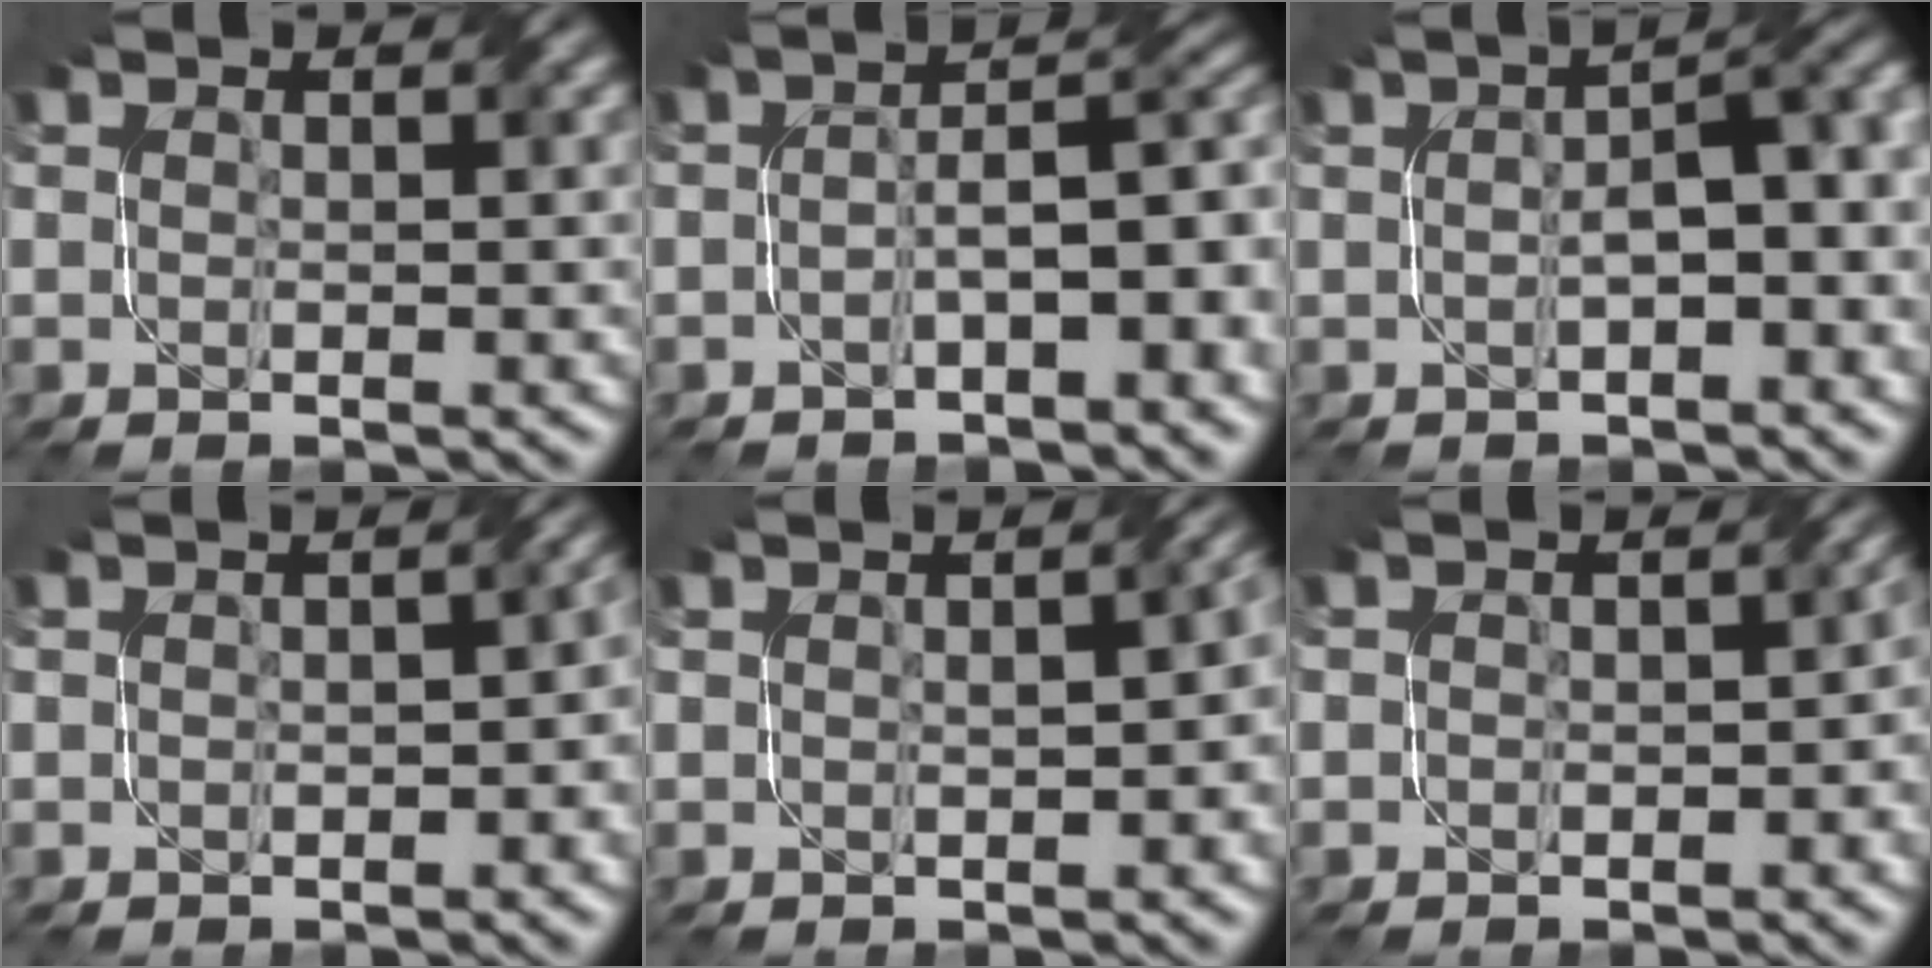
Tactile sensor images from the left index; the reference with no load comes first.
{"total": 6.4, "force": [-2.0, 2.5, 5.5], "torque": [-0.074, 0.015, -0.037]}
{"total": 5.6, "force": [-0.2, 1.9, 5.3], "torque": [-0.066, 0.010, 0.001]}
{"total": 3.7, "force": [-0.2, 2.2, 3.0], "torque": [-0.014, -0.001, 0.005]}
{"total": 3.6, "force": [-0.1, 1.6, 3.2], "torque": [-0.028, 0.002, 0.012]}
{"total": 3.7, "force": [-0.3, 2.7, 2.5], "torque": [-0.011, -0.004, -0.002]}